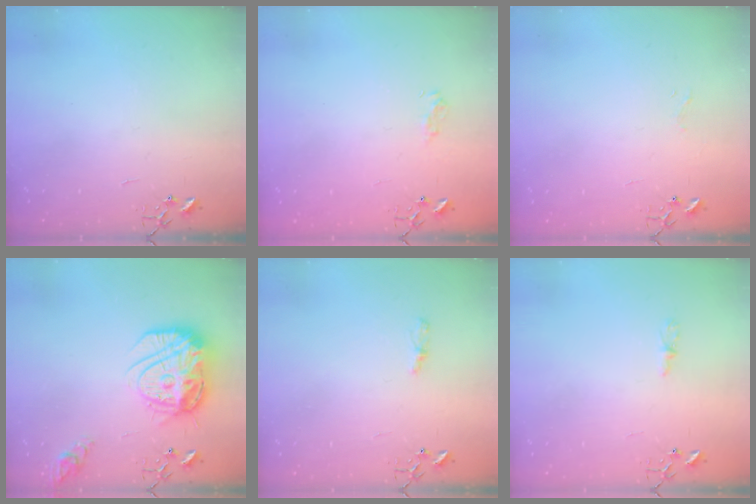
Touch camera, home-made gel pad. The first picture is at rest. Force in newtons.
{"total": 7.1, "press": 7.1, "slide": 0.8}
{"total": 3.3, "press": 3.3, "slide": 0.3}
{"total": 19.4, "press": 19.3, "slide": 1.7}
{"total": 4.2, "press": 4.1, "slide": 0.5}
{"total": 4.4, "press": 4.3, "slide": 0.5}